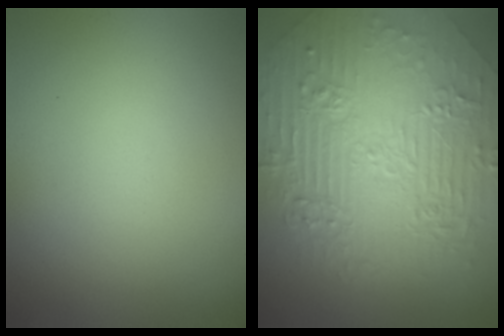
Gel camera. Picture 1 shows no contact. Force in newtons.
{"total": 10.6, "press": 7.0, "slide": 7.9}